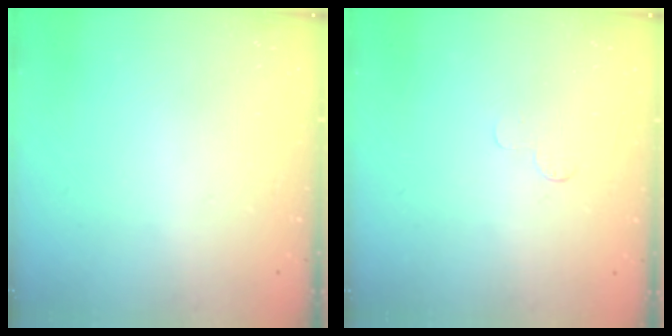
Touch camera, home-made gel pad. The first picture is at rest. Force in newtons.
{"total": 2.5, "press": 2.5, "slide": 0.2}